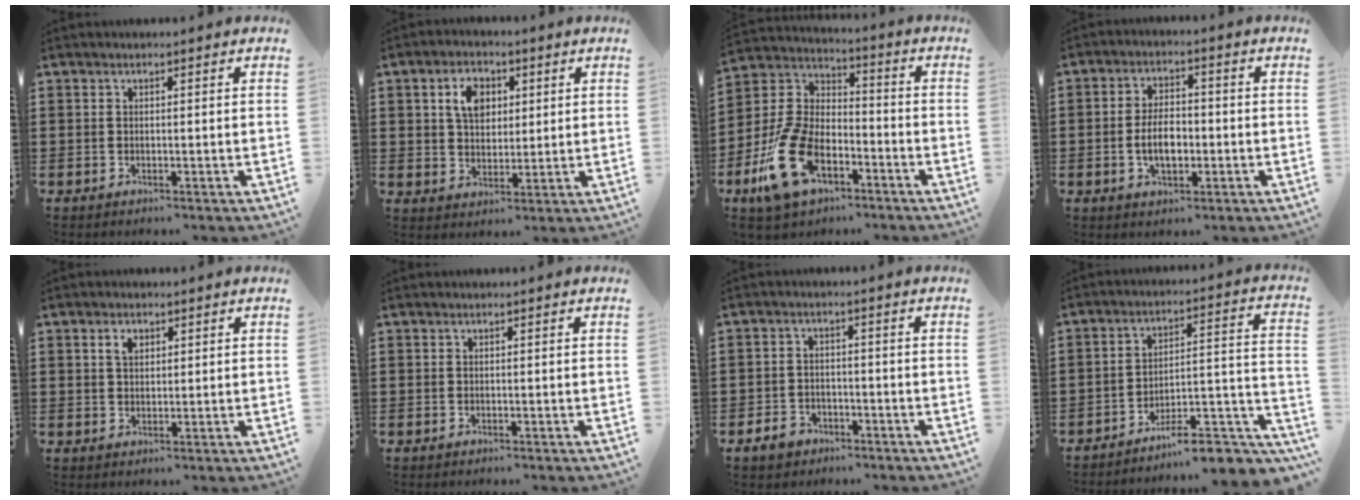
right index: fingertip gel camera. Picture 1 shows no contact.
{"total": 5.6, "force": [1.8, 3.9, 3.6], "torque": [-0.069, 0.009, 0.025]}
{"total": 15.4, "force": [-7.3, 8.9, 10.2], "torque": [-0.242, 0.023, -0.136]}
{"total": 5.9, "force": [-1.1, 3.1, 4.9], "torque": [-0.094, 0.001, -0.025]}
{"total": 2.2, "force": [1.1, 1.4, 1.3], "torque": [-0.031, 0.007, 0.019]}
{"total": 0.0}
{"total": 3.0, "force": [-2.4, 1.7, 0.8], "torque": [-0.024, 0.005, -0.050]}
{"total": 9.0, "force": [-7.7, 1.7, 4.5], "torque": [-0.055, 0.016, -0.142]}